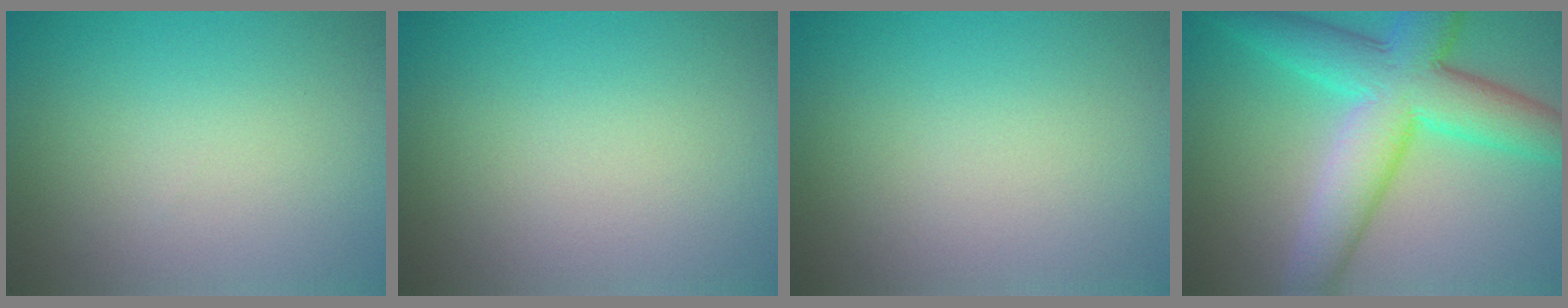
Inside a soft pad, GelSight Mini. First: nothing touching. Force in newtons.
{"total": 0.0}
{"total": 0.0}
{"total": 9.0, "press": 9.0, "slide": 0.1}